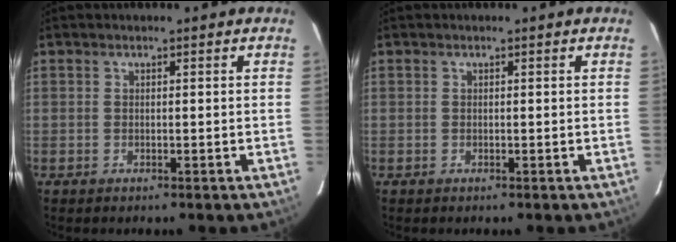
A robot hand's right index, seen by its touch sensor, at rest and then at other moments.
{"total": 0.0}